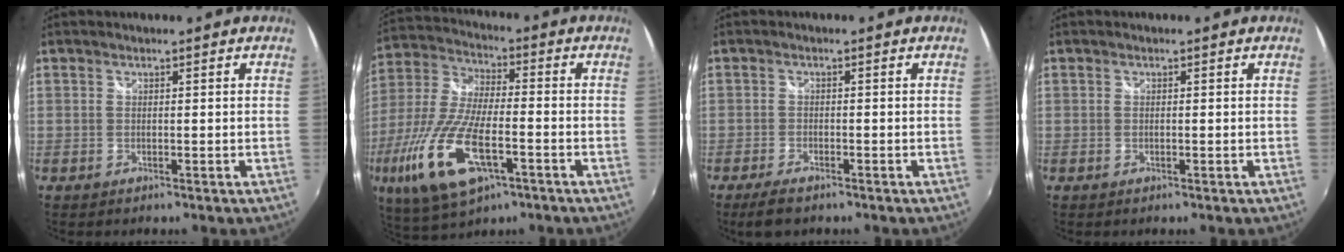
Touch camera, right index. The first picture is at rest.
{"total": 19.8, "force": [-8.2, 7.6, 16.3], "torque": [-0.356, -0.039, -0.154]}
{"total": 4.3, "force": [-3.2, 1.4, 2.5], "torque": [-0.064, -0.010, -0.056]}
{"total": 0.0}